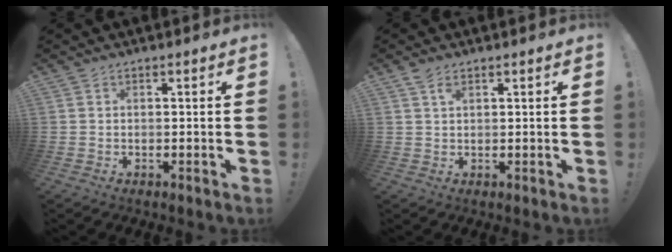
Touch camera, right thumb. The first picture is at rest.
{"total": 2.3, "force": [1.5, 1.0, 1.5], "torque": [-0.027, -0.004, 0.027]}